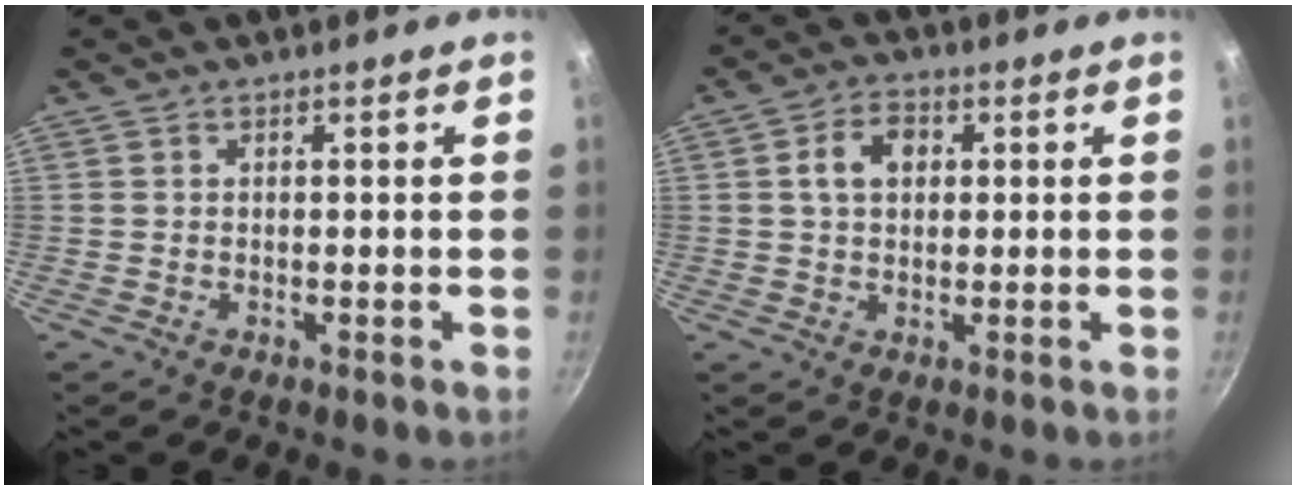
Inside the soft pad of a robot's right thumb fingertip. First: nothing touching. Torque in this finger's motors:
{"motor_torque": [0.28, 1.25, 0.62, 0.63, -0.01]}